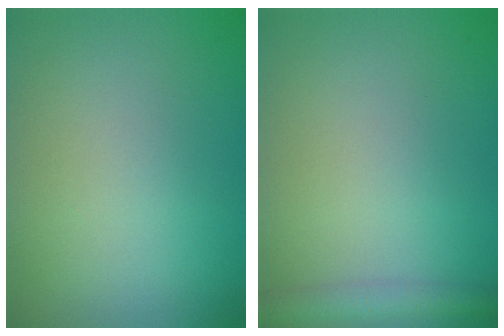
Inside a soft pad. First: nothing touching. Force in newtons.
{"total": 2.6, "press": 2.6, "slide": 0.1}